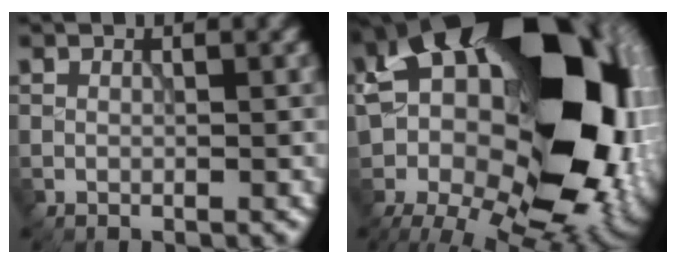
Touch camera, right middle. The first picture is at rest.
{"total": 23.0, "force": [1.2, 14.8, 17.5], "torque": [-0.296, -0.021, 0.047]}